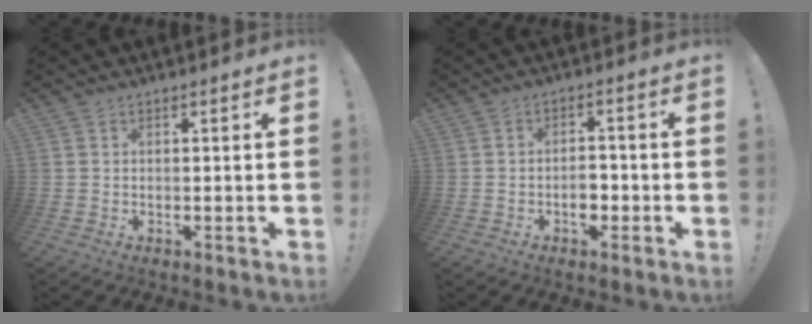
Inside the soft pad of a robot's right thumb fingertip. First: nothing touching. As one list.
[{"total": 4.9, "force": [-1.8, 3.3, 3.1], "torque": [-0.041, 0.010, -0.031]}]